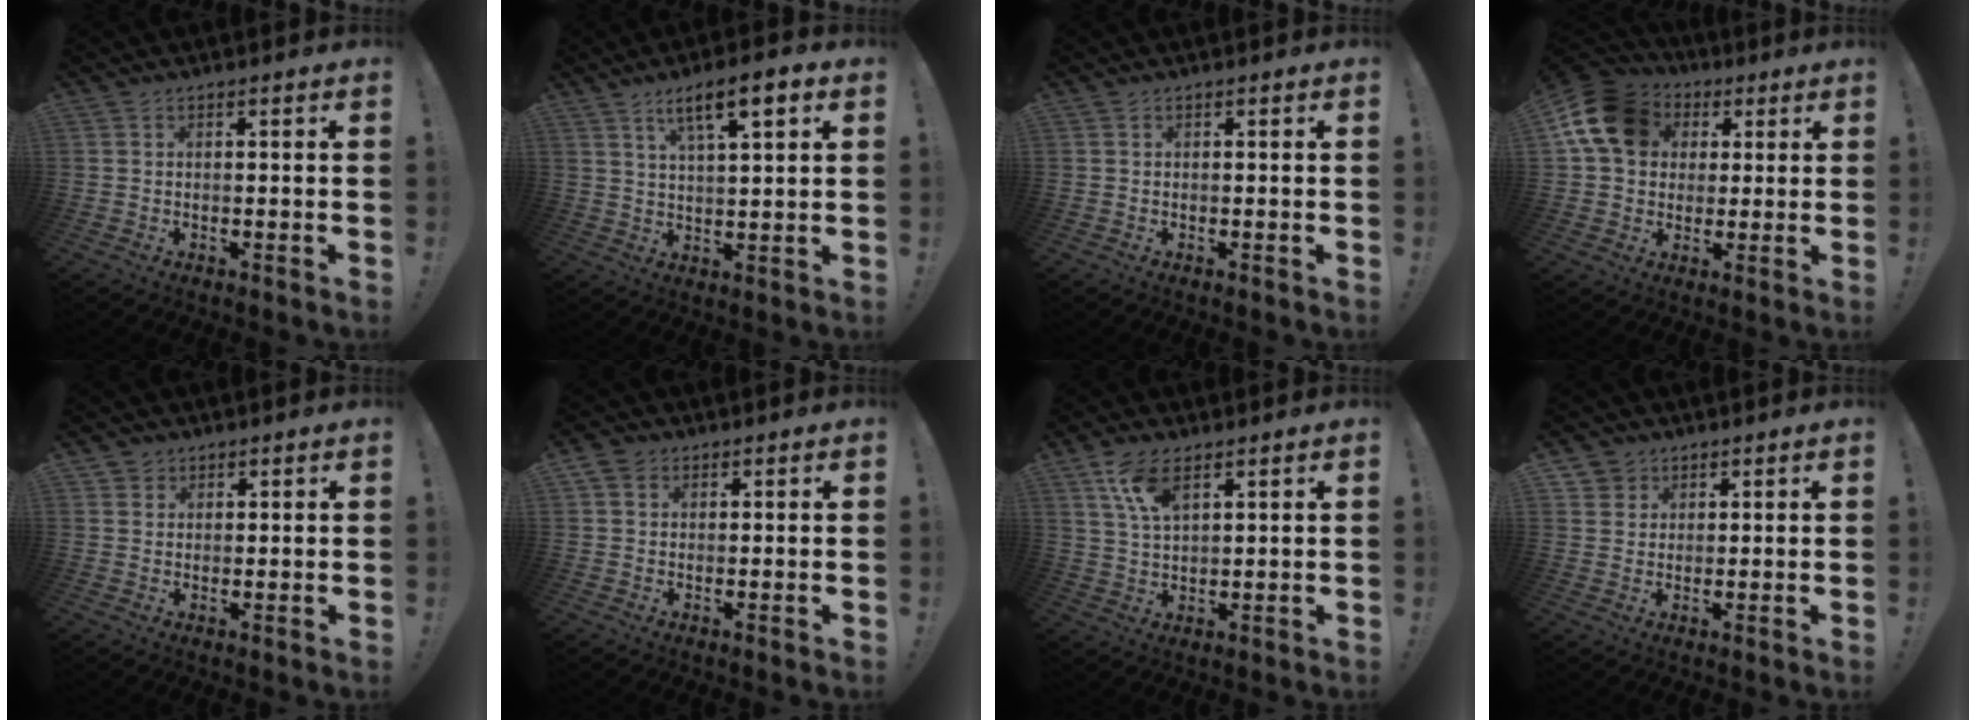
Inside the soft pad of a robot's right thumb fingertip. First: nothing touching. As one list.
[{"total": 9.1, "force": [4.7, 2.2, 7.5], "torque": [-0.123, -0.013, 0.077]}, {"total": 0.0}, {"total": 15.9, "force": [4.8, 12.5, 8.6], "torque": [-0.141, -0.004, 0.097]}, {"total": 2.7, "force": [1.5, 2.2, -0.1], "torque": [0.001, -0.007, 0.027]}, {"total": 3.6, "force": [1.7, 2.9, 1.2], "torque": [-0.012, -0.003, 0.031]}, {"total": 8.5, "force": [5.0, 3.9, 5.7], "torque": [-0.104, -0.020, 0.090]}, {"total": 3.9, "force": [2.1, 3.2, 0.2], "torque": [-0.002, -0.011, 0.040]}]